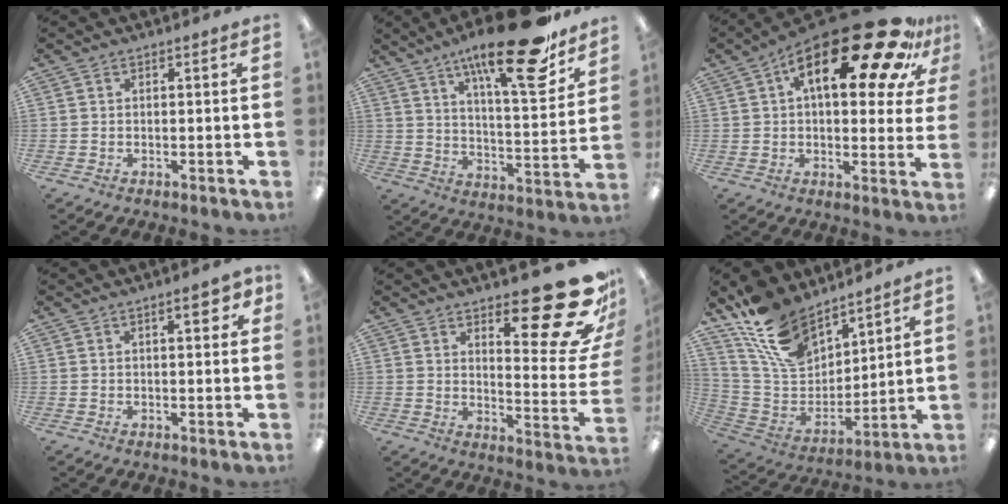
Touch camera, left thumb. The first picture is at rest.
{"total": 22.9, "force": [15.7, 5.6, 15.7], "torque": [-0.234, -0.103, 0.247]}
{"total": 25.5, "force": [13.4, 9.4, 19.5], "torque": [-0.290, -0.075, 0.214]}
{"total": 5.2, "force": [2.6, 1.7, 4.1], "torque": [-0.045, -0.010, 0.035]}
{"total": 22.0, "force": [15.2, 6.1, 14.7], "torque": [-0.179, -0.126, 0.242]}
{"total": 17.4, "force": [12.4, 9.3, 7.8], "torque": [-0.166, -0.063, 0.236]}